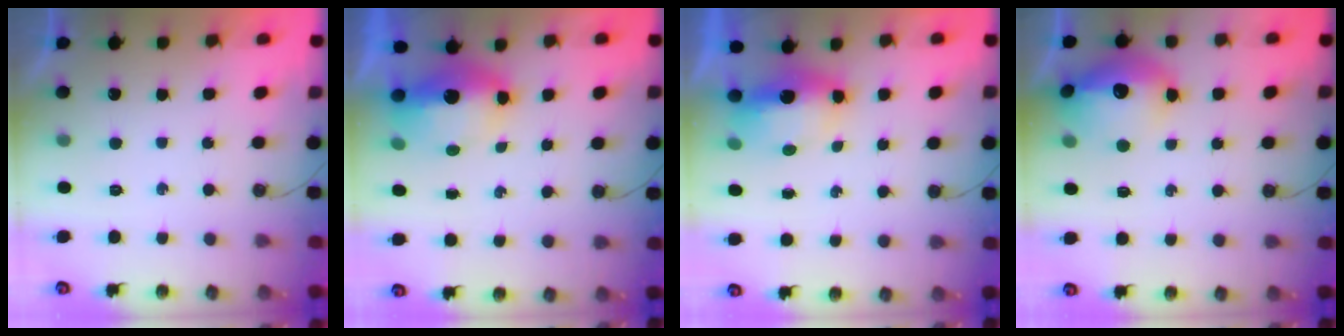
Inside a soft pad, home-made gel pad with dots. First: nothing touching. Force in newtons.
{"total": 16.4, "press": 10.0, "slide": 13.0}
{"total": 7.0, "press": 7.0, "slide": 0.8}
{"total": 15.8, "press": 15.7, "slide": 1.4}